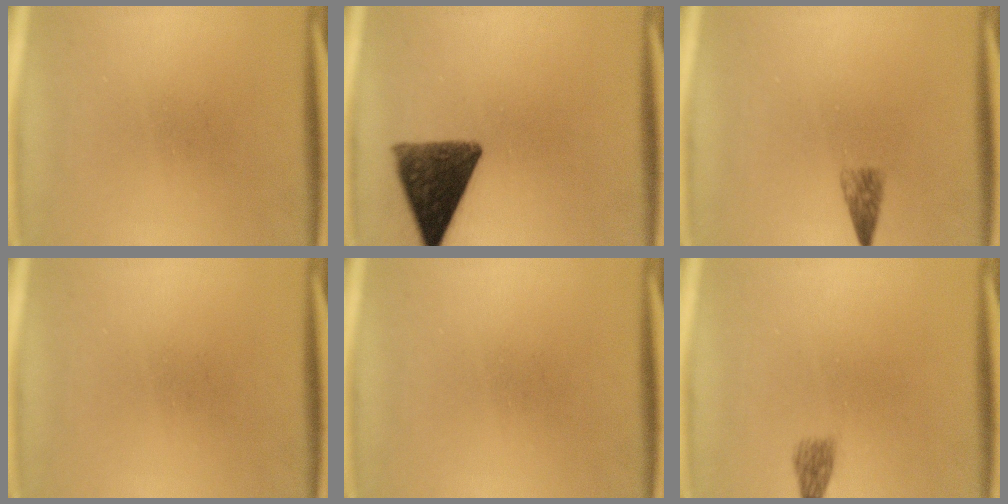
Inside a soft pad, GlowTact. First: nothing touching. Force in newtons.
{"total": 11.2}
{"total": 2.0}
{"total": 0.0}
{"total": 0.0}
{"total": 1.9}